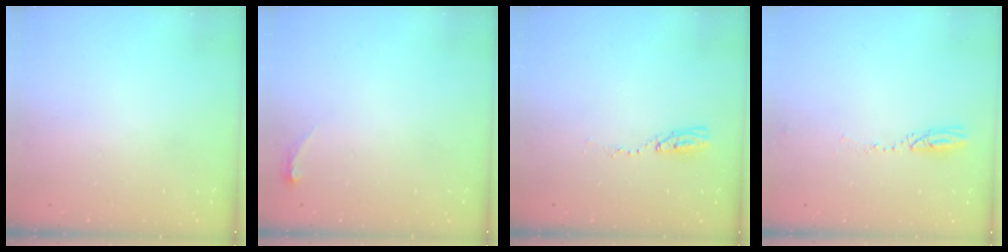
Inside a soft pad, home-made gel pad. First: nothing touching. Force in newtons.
{"total": 3.7, "press": 3.4, "slide": 1.5}
{"total": 4.8, "press": 4.7, "slide": 0.4}
{"total": 3.3, "press": 3.2, "slide": 0.8}